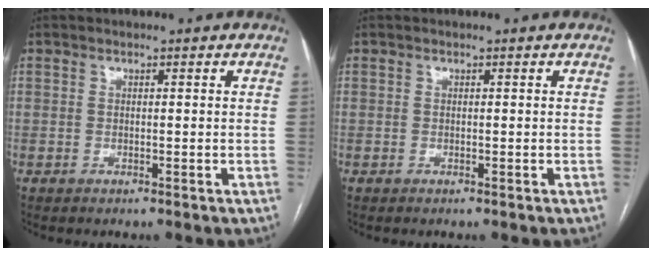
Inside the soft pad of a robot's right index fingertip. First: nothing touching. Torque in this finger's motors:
{"motor_torque": [0.07, -0.06, 0.05, 0.01]}